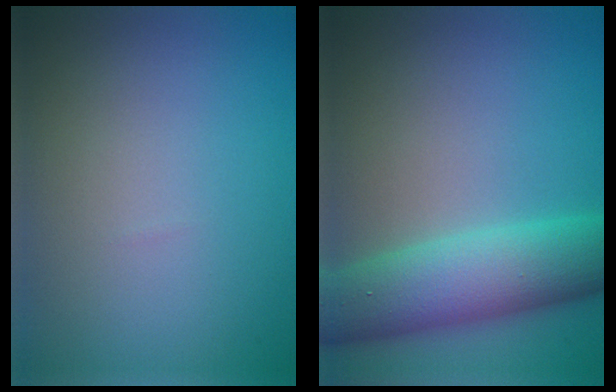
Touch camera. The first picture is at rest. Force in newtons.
{"total": 8.1, "press": 8.1, "slide": 0.4}